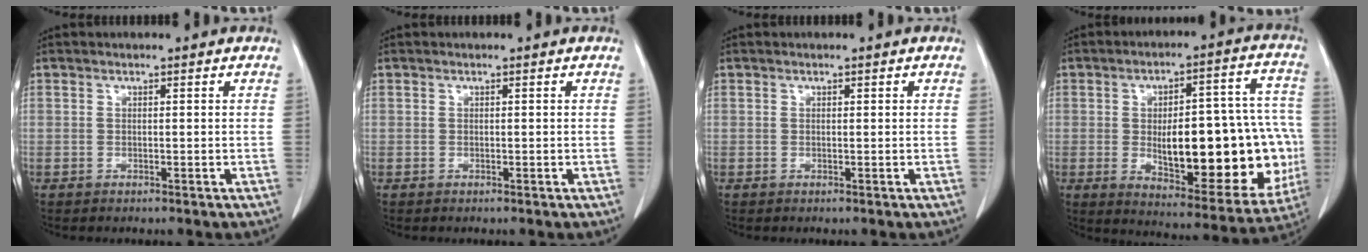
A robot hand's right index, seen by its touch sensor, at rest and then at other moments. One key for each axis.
{"total": 0.0}
{"total": 0.0}
{"total": 25.6, "fx": -3.4, "fy": 8.7, "fz": 23.9, "tx": -0.266, "ty": 0.028, "tz": -0.017}